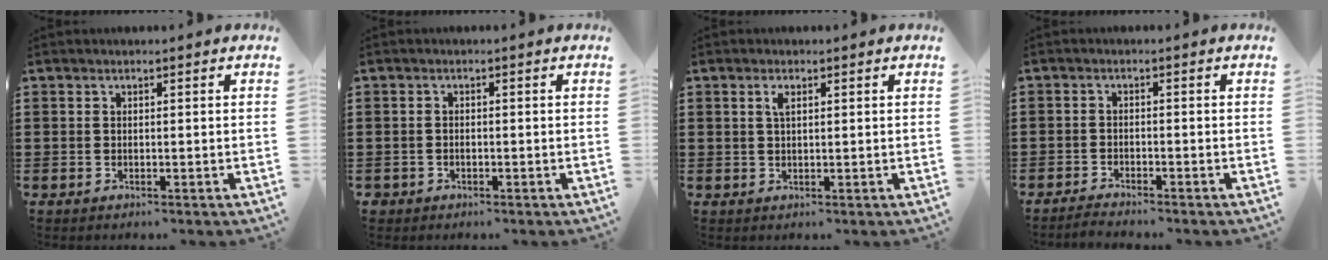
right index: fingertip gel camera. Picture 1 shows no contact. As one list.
[{"total": 0.9, "force": [-0.7, 0.6, 0.1], "torque": [-0.005, 0.001, -0.016]}, {"total": 1.7, "force": [0.7, 0.6, 1.4], "torque": [-0.031, 0.005, 0.010]}, {"total": 1.6, "force": [-1.6, 0.1, -0.1], "torque": [-0.005, 0.004, -0.033]}]